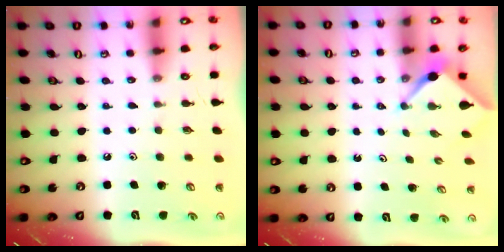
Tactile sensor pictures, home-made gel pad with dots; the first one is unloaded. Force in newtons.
{"total": 2.4, "press": 2.4, "slide": 0.2}